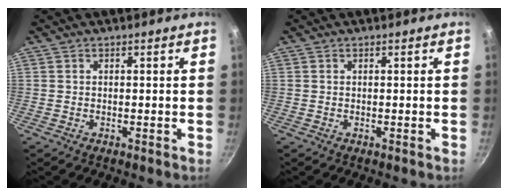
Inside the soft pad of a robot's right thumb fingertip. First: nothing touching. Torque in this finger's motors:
{"motor_torque": [-0.04, 0.24, 0.24, -0.13, -0.02]}